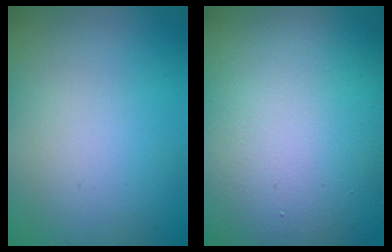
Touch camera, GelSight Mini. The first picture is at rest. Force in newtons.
{"total": 21.1, "press": 21.1, "slide": 0.8}